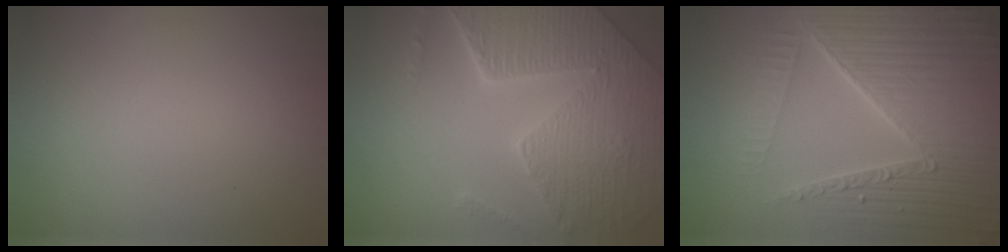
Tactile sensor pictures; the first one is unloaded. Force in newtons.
{"total": 8.1, "press": 5.9, "slide": 5.5}
{"total": 8.6, "press": 6.0, "slide": 6.2}